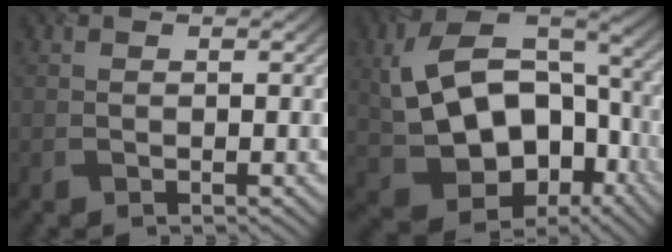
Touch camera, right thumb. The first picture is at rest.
{"total": 14.5, "force": [-2.1, 10.2, 10.2], "torque": [-0.192, -0.008, -0.034]}